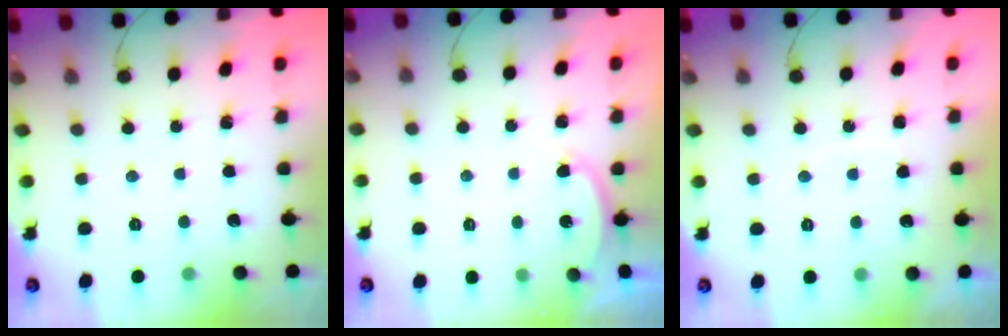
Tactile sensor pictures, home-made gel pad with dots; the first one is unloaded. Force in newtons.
{"total": 2.9, "press": 2.9, "slide": 0.5}
{"total": 4.7, "press": 4.7, "slide": 0.4}